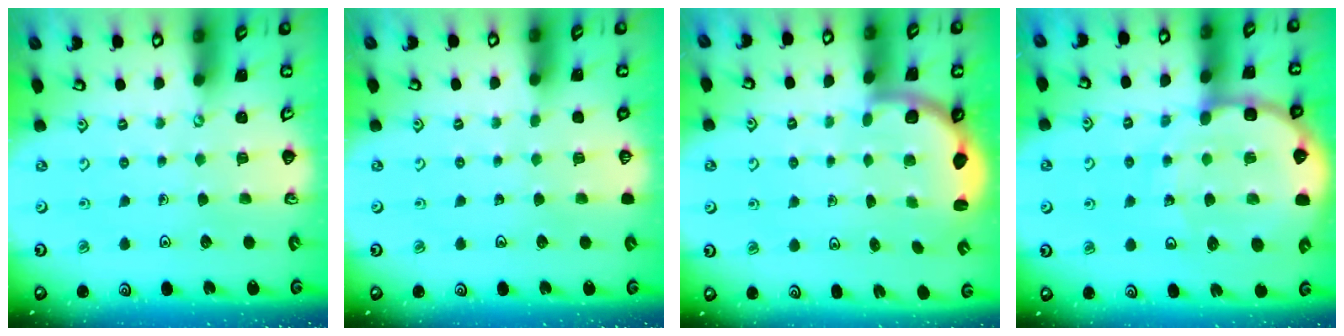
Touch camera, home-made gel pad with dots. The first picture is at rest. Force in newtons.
{"total": 0.0}
{"total": 3.4, "press": 2.8, "slide": 1.9}
{"total": 13.6, "press": 13.3, "slide": 2.8}